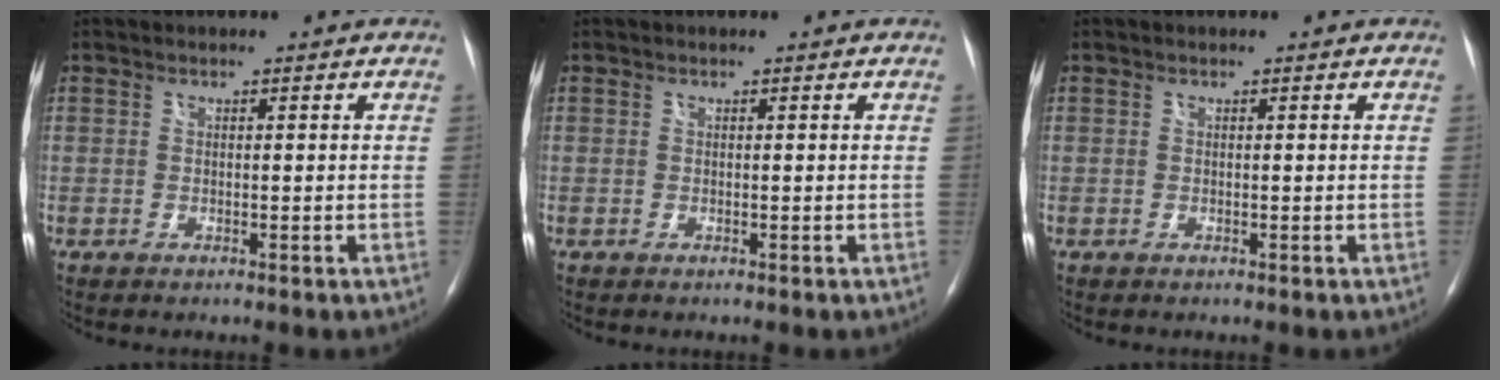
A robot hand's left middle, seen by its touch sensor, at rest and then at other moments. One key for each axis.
{"total": 0.0}
{"total": 0.0}